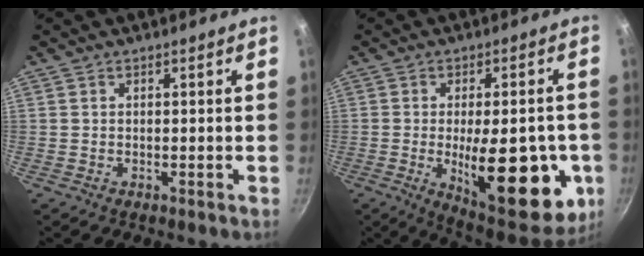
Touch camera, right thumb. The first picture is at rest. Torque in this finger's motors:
{"motor_torque": [-0.17, 1.25, 1.67, -0.39, 0.15]}